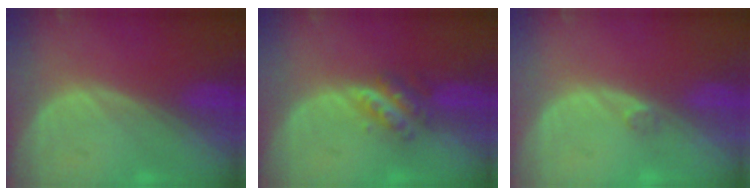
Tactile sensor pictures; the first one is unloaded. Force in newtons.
{"total": 4.7, "press": 4.3, "slide": 2.0}
{"total": 0.9, "press": 0.8, "slide": 0.5}